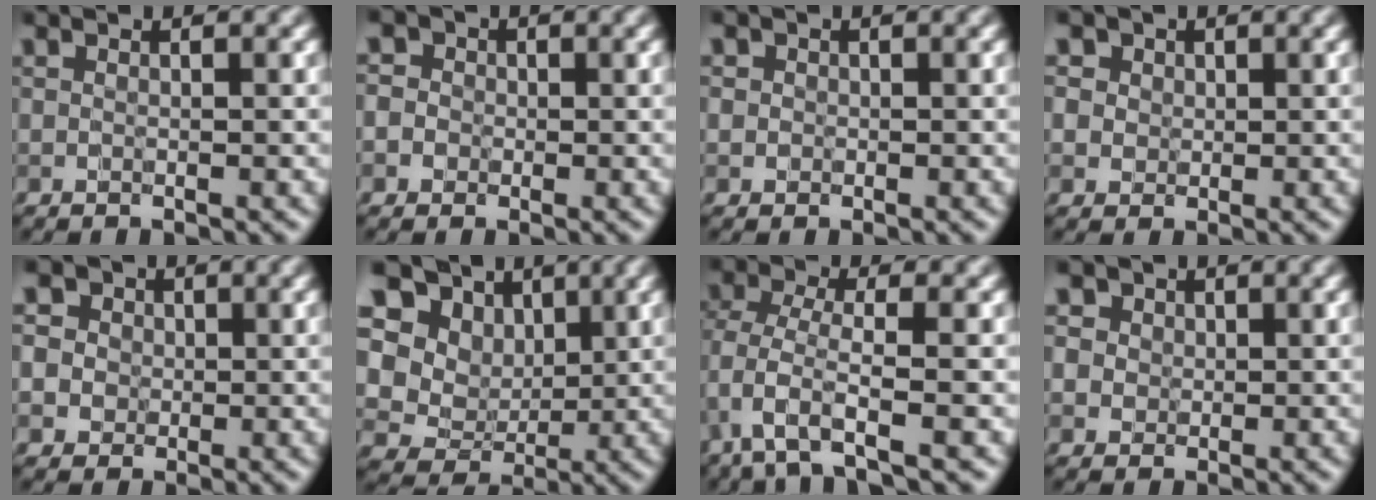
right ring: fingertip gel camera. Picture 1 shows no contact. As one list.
[{"total": 3.6, "force": [0.2, 3.5, 0.9], "torque": [0.016, 0.026, -0.026]}, {"total": 0.8, "force": [0.0, 0.8, 0.0], "torque": [0.010, -0.005, -0.004]}, {"total": 3.2, "force": [1.6, 2.6, 0.9], "torque": [-0.011, 0.006, 0.022]}, {"total": 6.4, "force": [2.5, 5.5, 2.3], "torque": [-0.022, 0.028, 0.009]}, {"total": 11.1, "force": [3.8, 9.2, 4.8], "torque": [-0.105, 0.026, 0.050]}, {"total": 3.7, "force": [-2.0, 0.9, 3.0], "torque": [-0.067, -0.006, -0.047]}, {"total": 3.7, "force": [1.9, 3.0, 1.2], "torque": [-0.009, 0.008, 0.020]}]